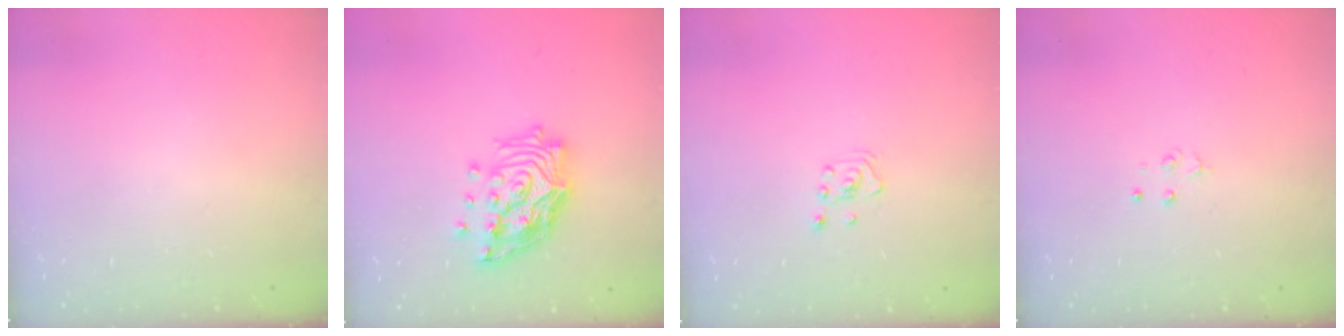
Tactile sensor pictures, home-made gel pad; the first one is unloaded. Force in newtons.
{"total": 17.7, "press": 17.6, "slide": 2.0}
{"total": 2.8, "press": 2.6, "slide": 1.0}
{"total": 2.8, "press": 2.8, "slide": 0.3}